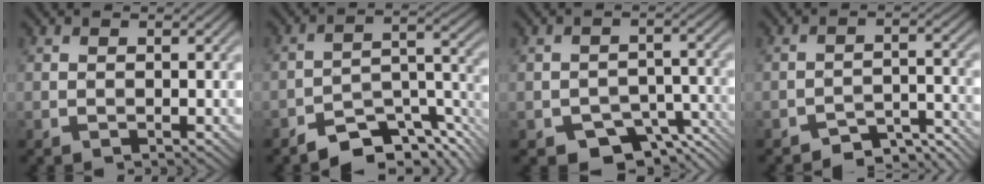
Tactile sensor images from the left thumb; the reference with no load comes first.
{"total": 8.4, "force": [-6.3, 2.9, 4.7], "torque": [-0.064, -0.001, -0.119]}
{"total": 7.0, "force": [-4.6, 3.9, 3.7], "torque": [-0.048, -0.009, -0.076]}
{"total": 5.3, "force": [-4.7, 1.4, 2.1], "torque": [-0.028, 0.004, -0.072]}